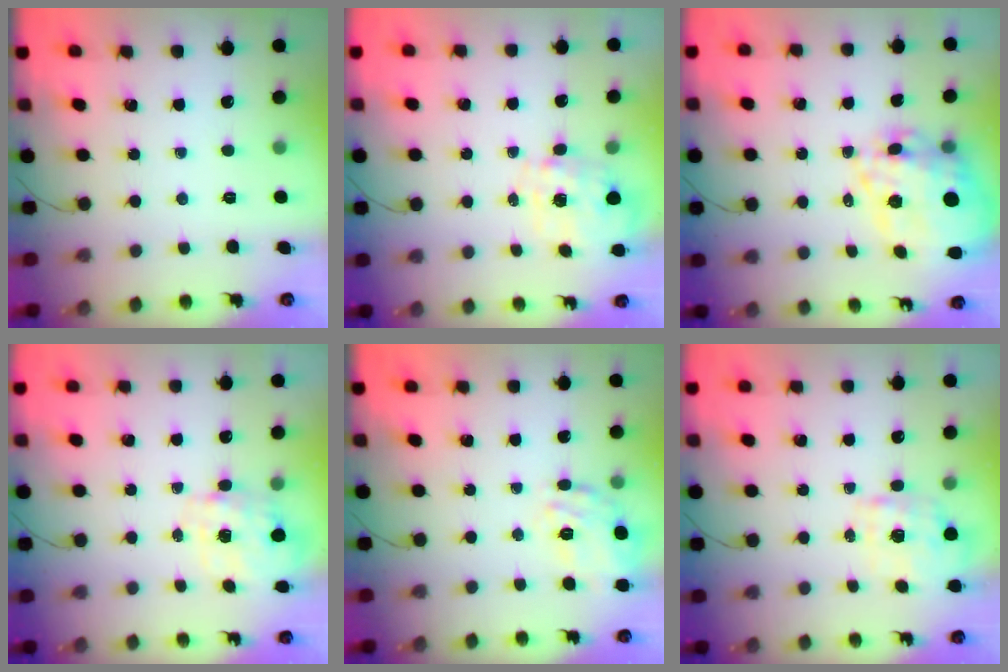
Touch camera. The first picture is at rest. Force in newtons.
{"total": 8.1, "press": 8.1, "slide": 0.7}
{"total": 15.9, "press": 15.1, "slide": 4.9}
{"total": 4.0, "press": 3.9, "slide": 0.9}
{"total": 17.7, "press": 17.6, "slide": 1.3}
{"total": 1.9, "press": 1.8, "slide": 0.6}